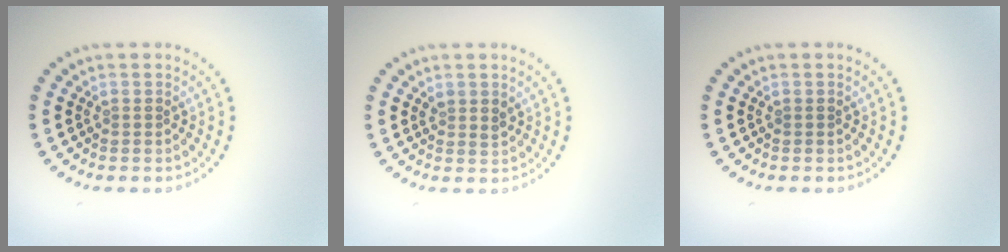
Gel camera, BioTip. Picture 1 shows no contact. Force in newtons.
{"total": 1.1, "press": 0.9, "slide": 0.5}
{"total": 0.0}